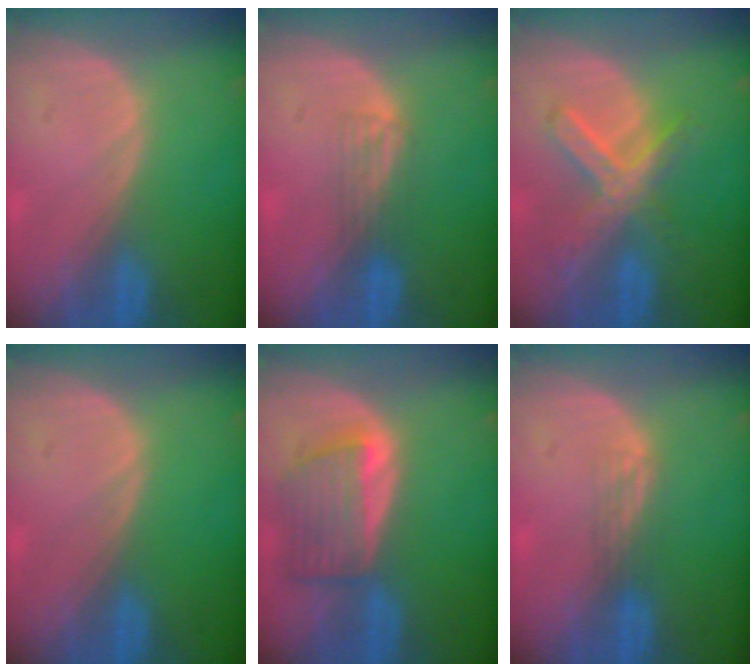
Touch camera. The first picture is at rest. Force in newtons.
{"total": 2.5, "press": 2.2, "slide": 1.3}
{"total": 7.3, "press": 6.3, "slide": 3.8}
{"total": 0.0}
{"total": 6.4, "press": 6.4, "slide": 0.8}
{"total": 2.1, "press": 1.6, "slide": 1.3}